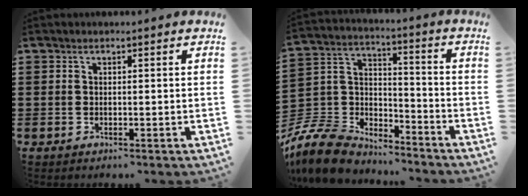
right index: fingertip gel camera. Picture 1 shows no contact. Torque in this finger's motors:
{"motor_torque": [0.34, 0.52, -0.06, -0.21]}